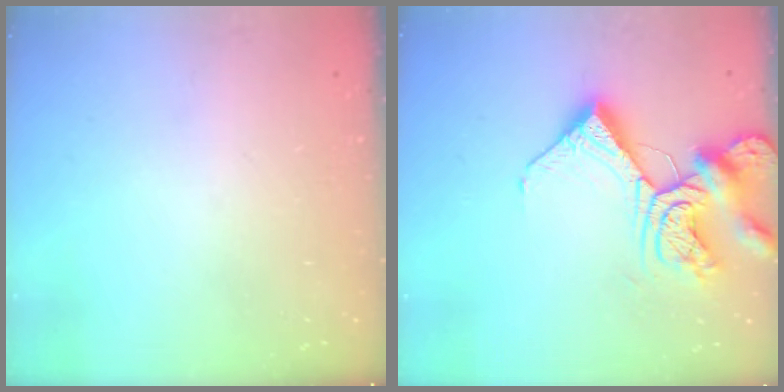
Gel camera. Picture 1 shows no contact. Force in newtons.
{"total": 14.0, "press": 13.9, "slide": 1.6}